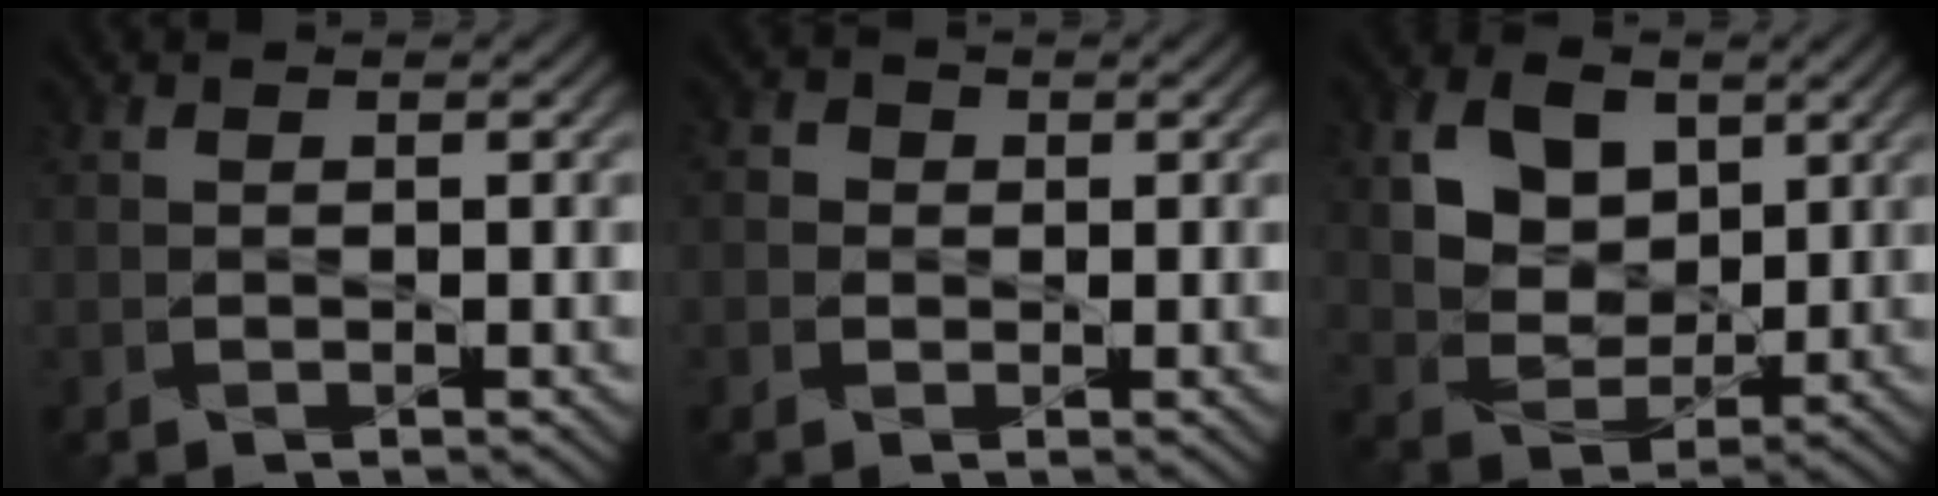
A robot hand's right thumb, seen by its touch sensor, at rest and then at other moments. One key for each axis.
{"total": 1.9, "fx": -0.3, "fy": 1.8, "fz": 0.5, "tx": -0.012, "ty": 0.000, "tz": -0.010}
{"total": 8.4, "fx": 2.9, "fy": 6.0, "fz": 5.1, "tx": -0.120, "ty": -0.006, "tz": 0.046}